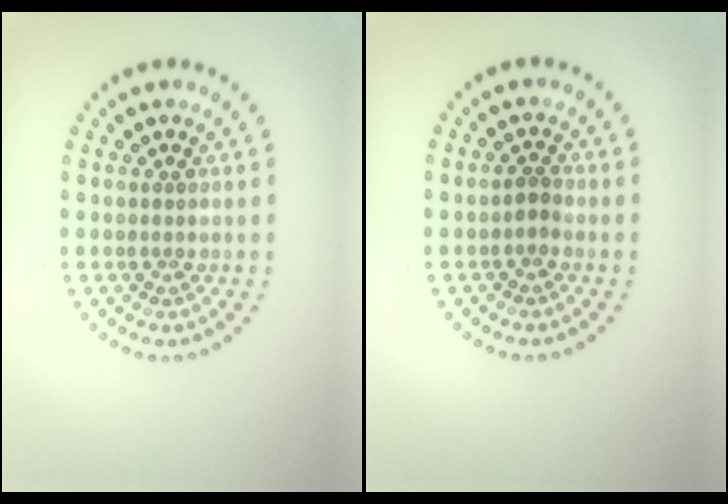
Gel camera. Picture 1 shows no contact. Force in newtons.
{"total": 0.9, "press": 0.8, "slide": 0.5}